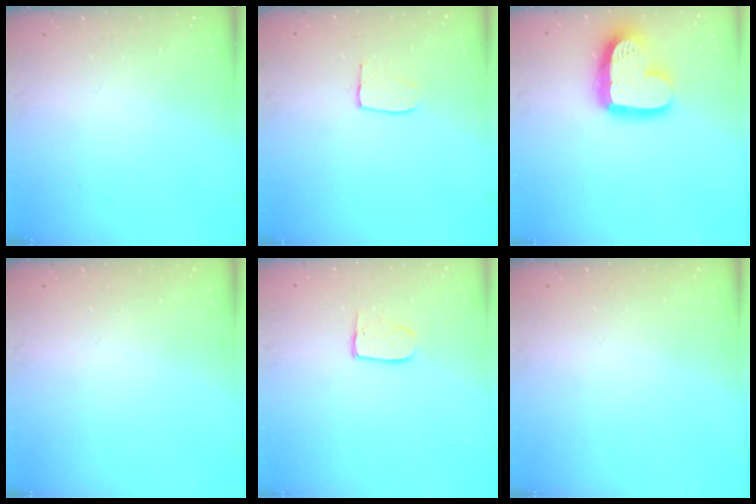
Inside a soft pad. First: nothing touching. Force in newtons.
{"total": 6.3, "press": 6.3, "slide": 0.4}
{"total": 17.9, "press": 17.8, "slide": 1.7}
{"total": 0.8, "press": 0.4, "slide": 0.7}
{"total": 6.7, "press": 6.7, "slide": 0.2}
{"total": 0.0}